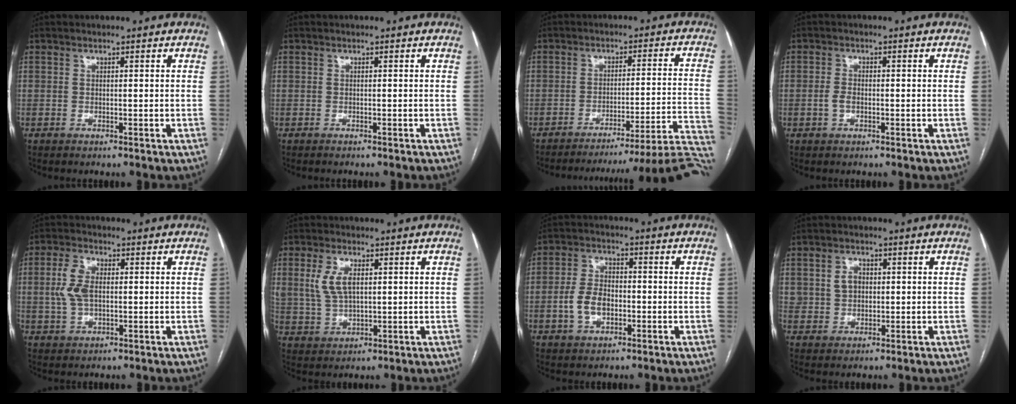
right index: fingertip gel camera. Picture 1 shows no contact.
{"total": 1.2, "force": [-1.1, -0.1, 0.4], "torque": [-0.006, -0.001, -0.014]}
{"total": 23.1, "force": [-21.5, -2.8, 7.9], "torque": [-0.012, -0.008, -0.269]}
{"total": 2.0, "force": [-0.6, 1.1, 1.6], "torque": [-0.037, 0.003, -0.012]}
{"total": 5.6, "force": [0.5, 3.0, 4.7], "torque": [-0.115, 0.012, 0.011]}
{"total": 6.3, "force": [1.8, 3.1, 5.2], "torque": [-0.120, 0.009, 0.043]}
{"total": 6.3, "force": [-1.6, 4.0, 4.7], "torque": [-0.105, 0.012, -0.028]}
{"total": 3.5, "force": [0.7, 2.8, 1.9], "torque": [-0.033, 0.009, 0.017]}